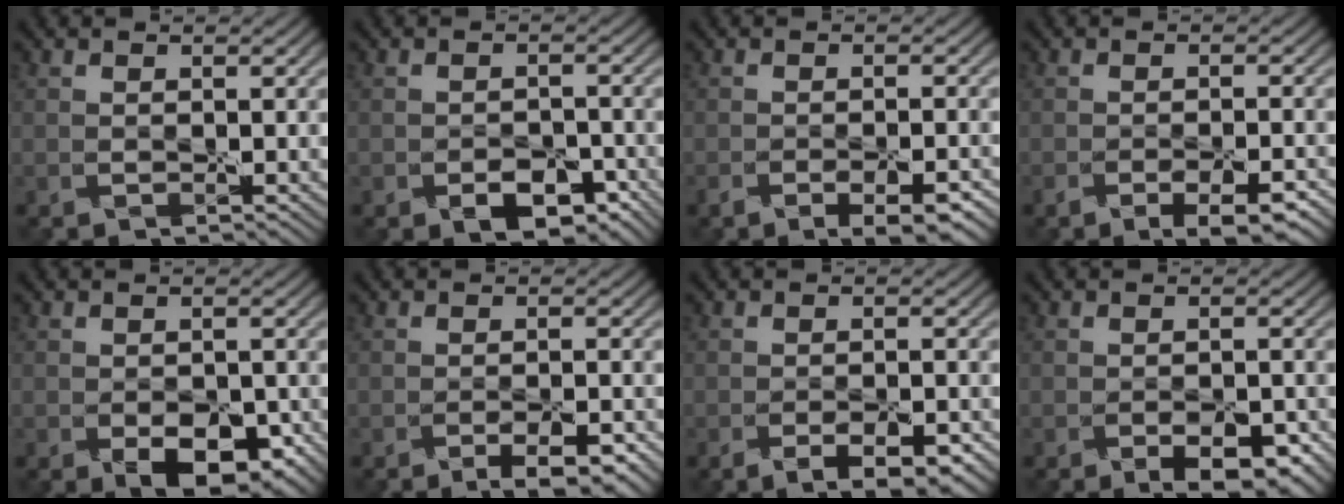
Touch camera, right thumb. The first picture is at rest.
{"total": 4.2, "force": [-2.7, 2.2, 2.3], "torque": [-0.023, 0.000, -0.037]}
{"total": 5.3, "force": [-3.5, 1.7, 3.7], "torque": [-0.044, -0.006, -0.048]}
{"total": 4.8, "force": [-3.3, 1.2, 3.2], "torque": [-0.037, -0.001, -0.046]}
{"total": 5.3, "force": [-2.5, 2.9, 3.6], "torque": [-0.051, -0.011, -0.029]}
{"total": 3.6, "force": [-2.5, 0.5, 2.5], "torque": [-0.026, 0.003, -0.032]}
{"total": 4.5, "force": [-2.9, 1.3, 3.2], "torque": [-0.038, 0.002, -0.037]}
{"total": 4.1, "force": [-2.5, 1.6, 2.9], "torque": [-0.032, -0.001, -0.026]}